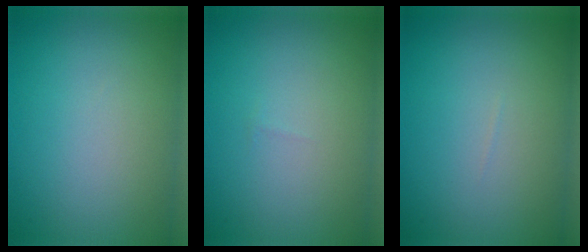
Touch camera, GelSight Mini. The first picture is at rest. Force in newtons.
{"total": 0.0}
{"total": 0.0}